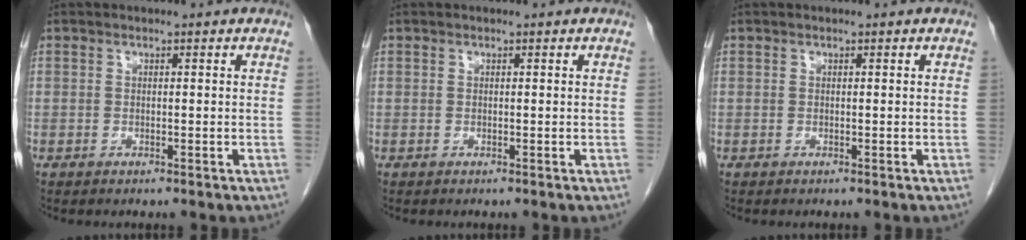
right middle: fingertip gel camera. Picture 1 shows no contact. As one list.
[{"total": 0.0}, {"total": 0.0}]